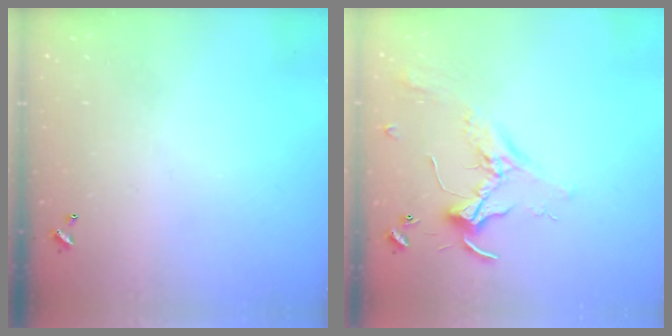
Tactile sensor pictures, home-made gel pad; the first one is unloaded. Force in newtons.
{"total": 2.3, "press": 2.3, "slide": 0.5}